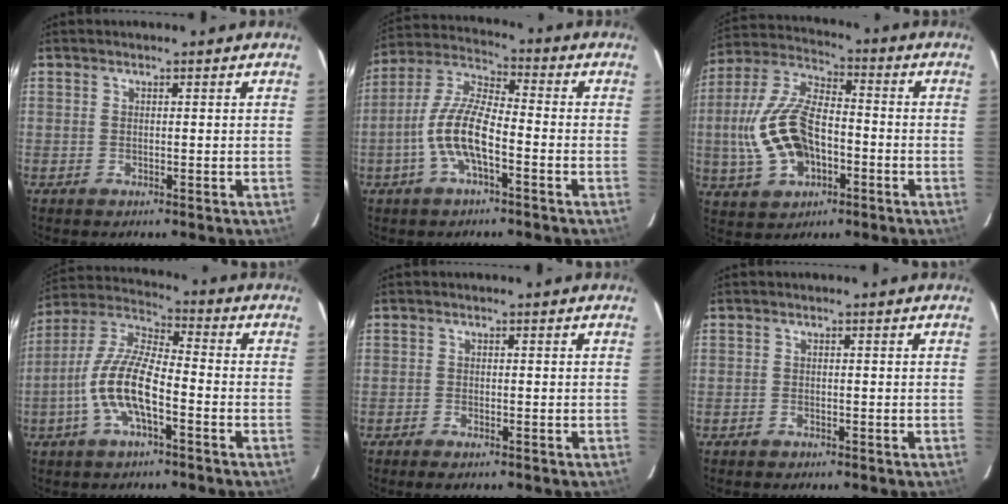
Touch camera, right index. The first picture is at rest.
{"total": 10.8, "force": [-3.9, 3.3, 9.6], "torque": [-0.207, 0.006, -0.076]}
{"total": 15.8, "force": [-3.4, 8.7, 12.7], "torque": [-0.285, 0.010, -0.055]}
{"total": 12.3, "force": [-4.5, 3.8, 10.8], "torque": [-0.229, 0.004, -0.088]}
{"total": 1.7, "force": [-1.4, 0.4, 0.9], "torque": [-0.027, -0.003, -0.028]}
{"total": 0.9, "force": [-0.8, 0.4, 0.0], "torque": [-0.004, 0.003, -0.014]}